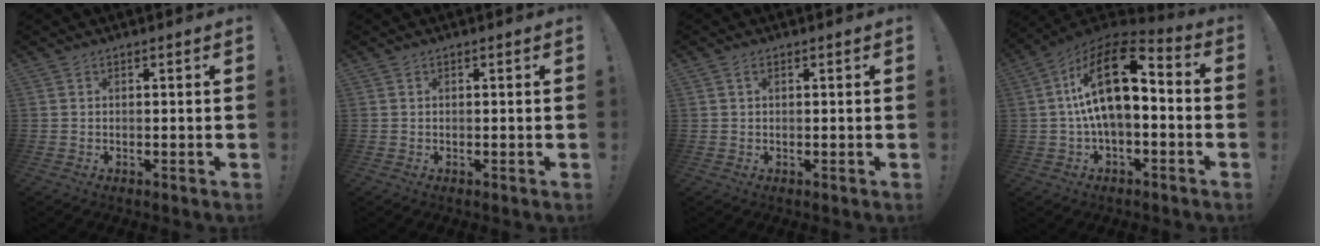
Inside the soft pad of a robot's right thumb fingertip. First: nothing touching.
{"total": 0.0}
{"total": 1.3, "force": [0.6, 0.7, 0.9], "torque": [-0.011, 0.000, 0.008]}
{"total": 18.5, "force": [2.9, 8.7, 16.0], "torque": [-0.283, -0.009, 0.049]}